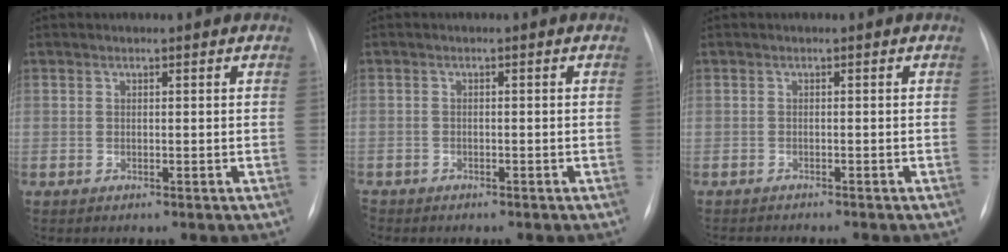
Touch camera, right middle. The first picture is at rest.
{"total": 2.0, "force": [-1.7, 1.0, 0.5], "torque": [-0.012, -0.003, -0.022]}
{"total": 4.6, "force": [-4.2, 0.3, 1.8], "torque": [-0.019, -0.010, -0.054]}